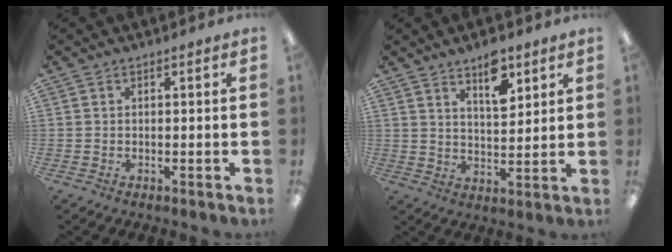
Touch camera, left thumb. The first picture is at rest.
{"total": 8.8, "force": [5.9, 3.8, 5.2], "torque": [-0.067, -0.033, 0.099]}